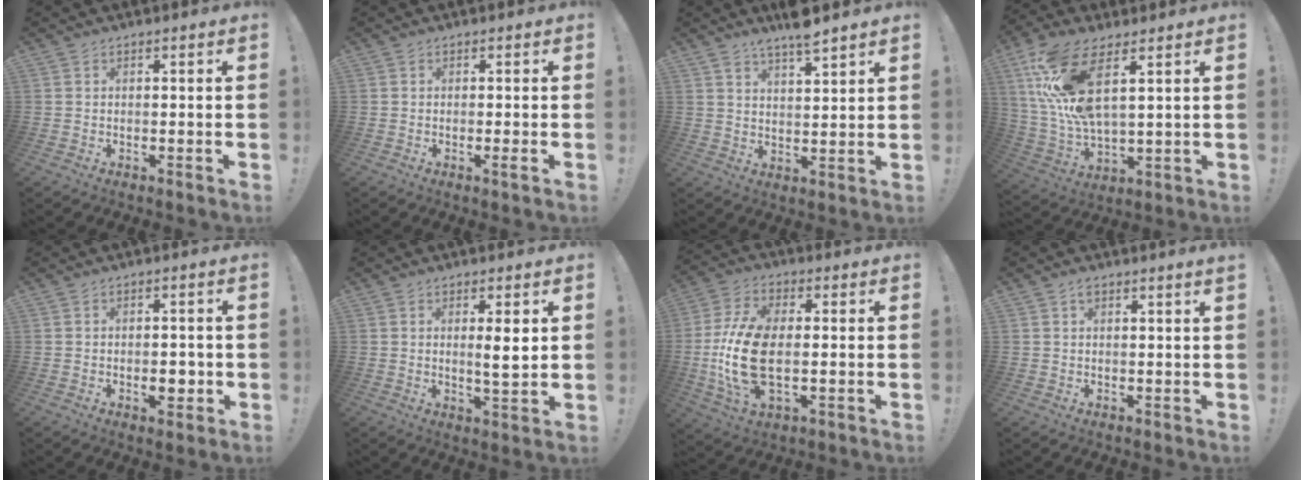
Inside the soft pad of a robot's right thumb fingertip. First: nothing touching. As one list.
[{"total": 1.9, "force": [-0.3, -0.2, 1.9], "torque": [-0.041, 0.001, -0.006]}, {"total": 6.9, "force": [5.7, 1.0, 3.7], "torque": [-0.061, -0.035, 0.098]}, {"total": 16.7, "force": [8.0, 6.3, 13.3], "torque": [-0.272, -0.035, 0.138]}, {"total": 4.1, "force": [-1.2, 2.4, 3.0], "torque": [-0.039, 0.005, -0.021]}, {"total": 5.3, "force": [1.1, 0.4, 5.1], "torque": [-0.082, -0.013, 0.013]}, {"total": 17.6, "force": [-1.5, 9.7, 14.6], "torque": [-0.297, -0.007, -0.019]}, {"total": 1.7, "force": [1.1, -0.1, 1.3], "torque": [-0.019, -0.003, 0.016]}]